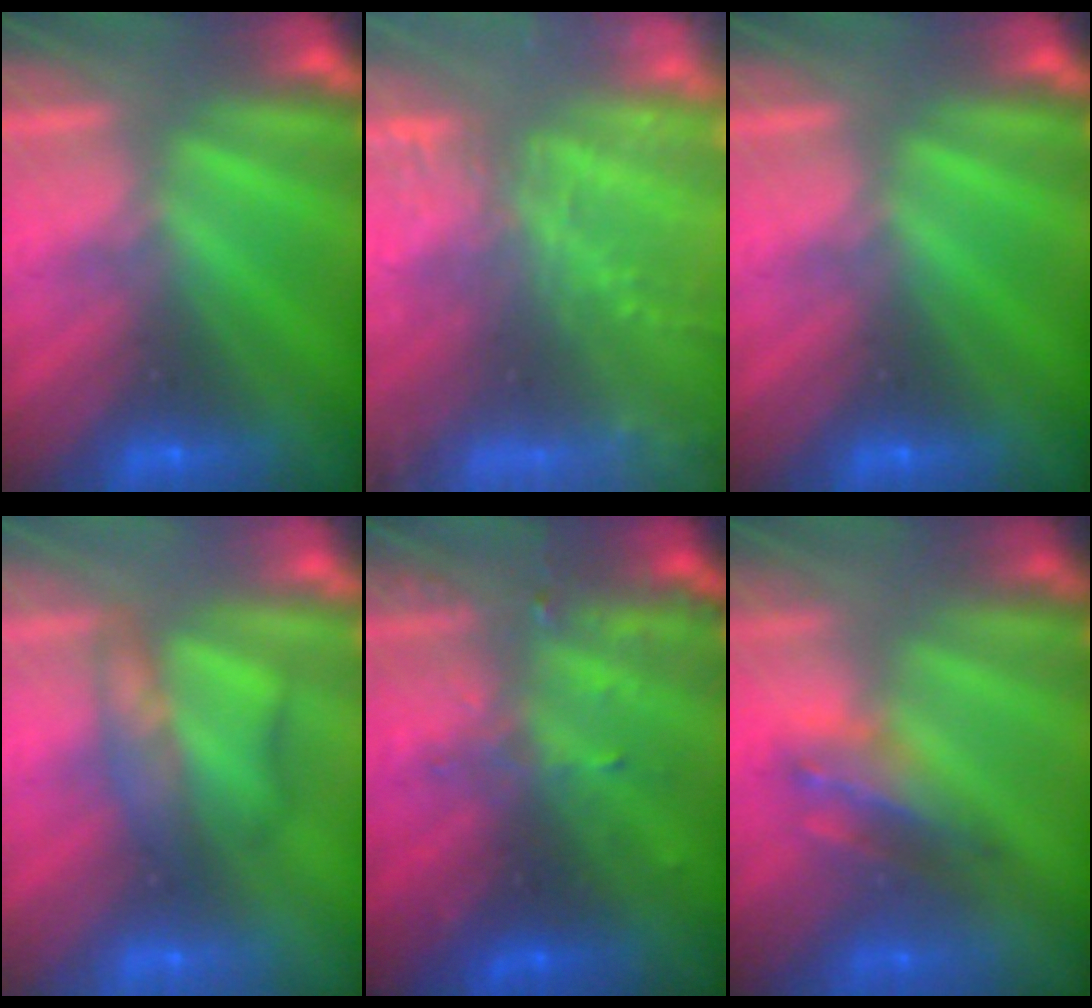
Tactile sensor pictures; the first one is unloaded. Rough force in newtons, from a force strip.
{"total": 7.8}
{"total": 0.0}
{"total": 2.3}
{"total": 3.2}
{"total": 2.9}